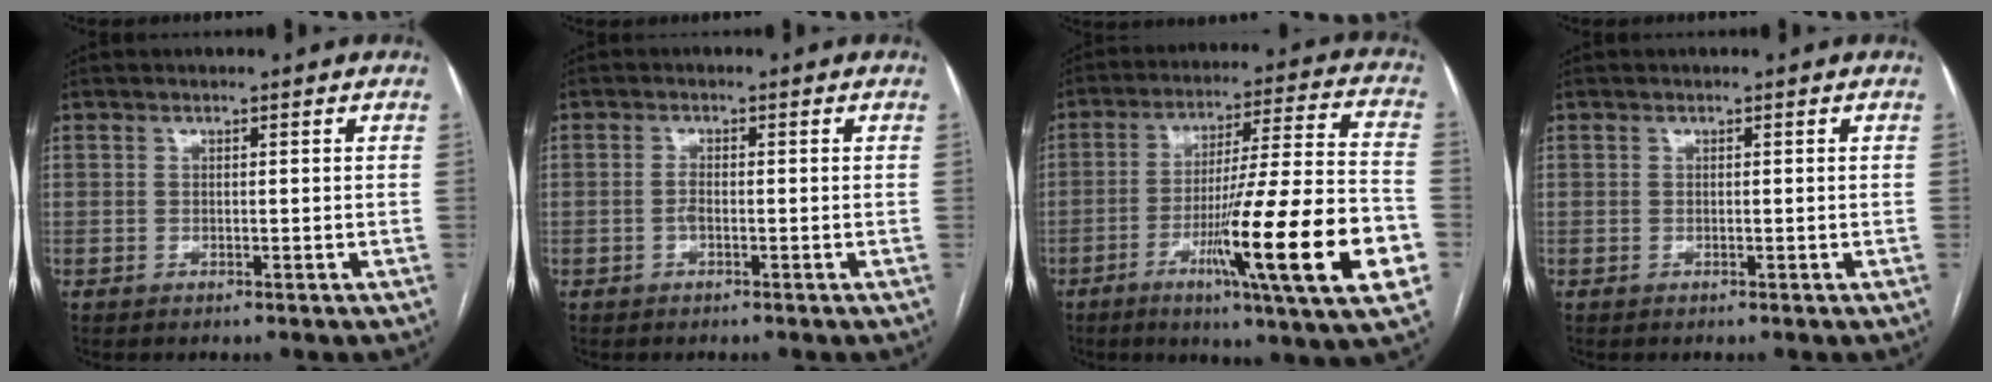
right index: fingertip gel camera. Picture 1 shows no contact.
{"total": 1.2, "force": [-0.5, 0.4, 1.1], "torque": [-0.021, 0.002, -0.010]}
{"total": 23.0, "force": [-7.8, 0.1, 21.7], "torque": [-0.308, -0.022, -0.122]}
{"total": 0.0}